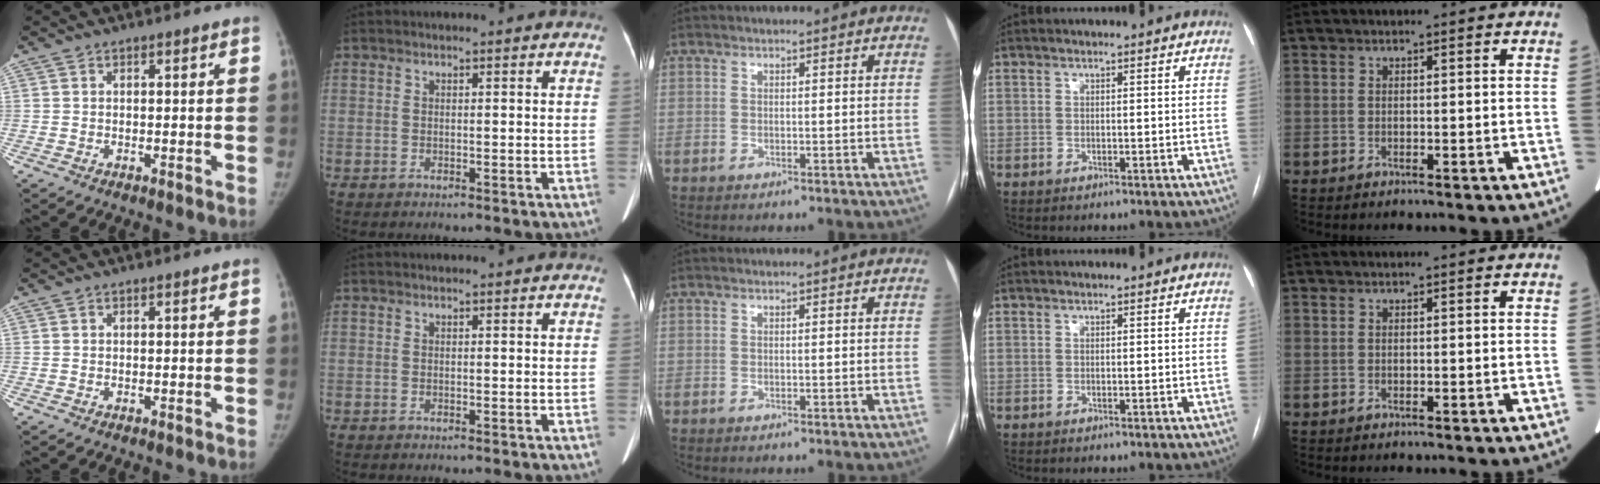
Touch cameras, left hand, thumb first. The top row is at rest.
{}